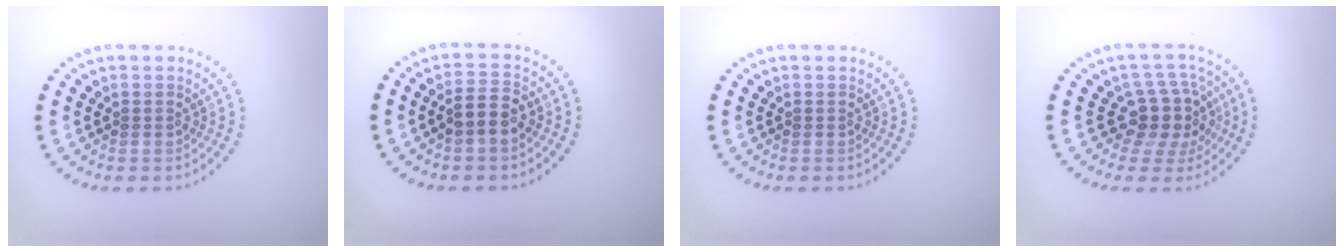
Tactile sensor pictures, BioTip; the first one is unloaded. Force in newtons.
{"total": 2.6, "press": 2.5, "slide": 0.7}
{"total": 0.0}
{"total": 4.1, "press": 3.2, "slide": 2.5}